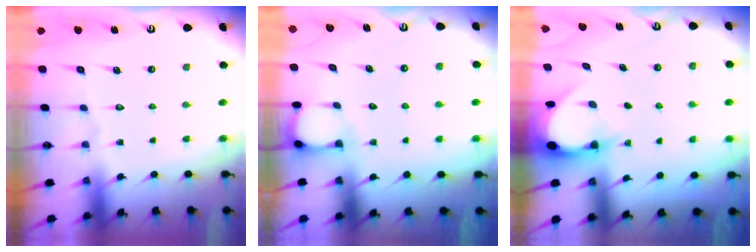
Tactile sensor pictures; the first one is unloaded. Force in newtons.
{"total": 2.7, "press": 2.7, "slide": 0.3}
{"total": 2.9, "press": 2.9, "slide": 0.4}